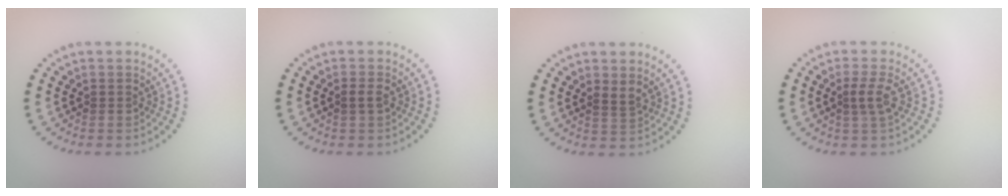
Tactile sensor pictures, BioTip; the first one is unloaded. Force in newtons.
{"total": 1.0, "press": 1.0, "slide": 0.0}
{"total": 0.9, "press": 0.7, "slide": 0.6}
{"total": 1.7, "press": 1.3, "slide": 1.1}